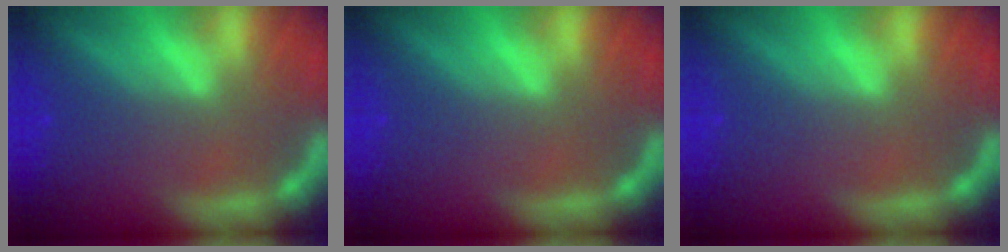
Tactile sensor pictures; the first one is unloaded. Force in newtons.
{"total": 0.0}
{"total": 0.0}